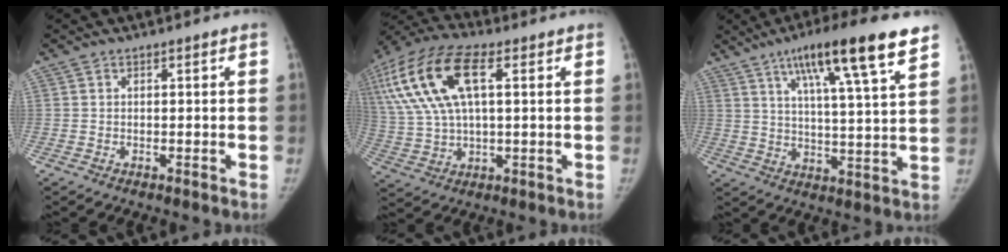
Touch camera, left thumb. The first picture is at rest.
{"total": 20.1, "force": [6.2, 9.3, 16.7], "torque": [-0.364, 0.027, 0.114]}
{"total": 17.6, "force": [10.4, 2.3, 14.0], "torque": [-0.205, -0.033, 0.160]}